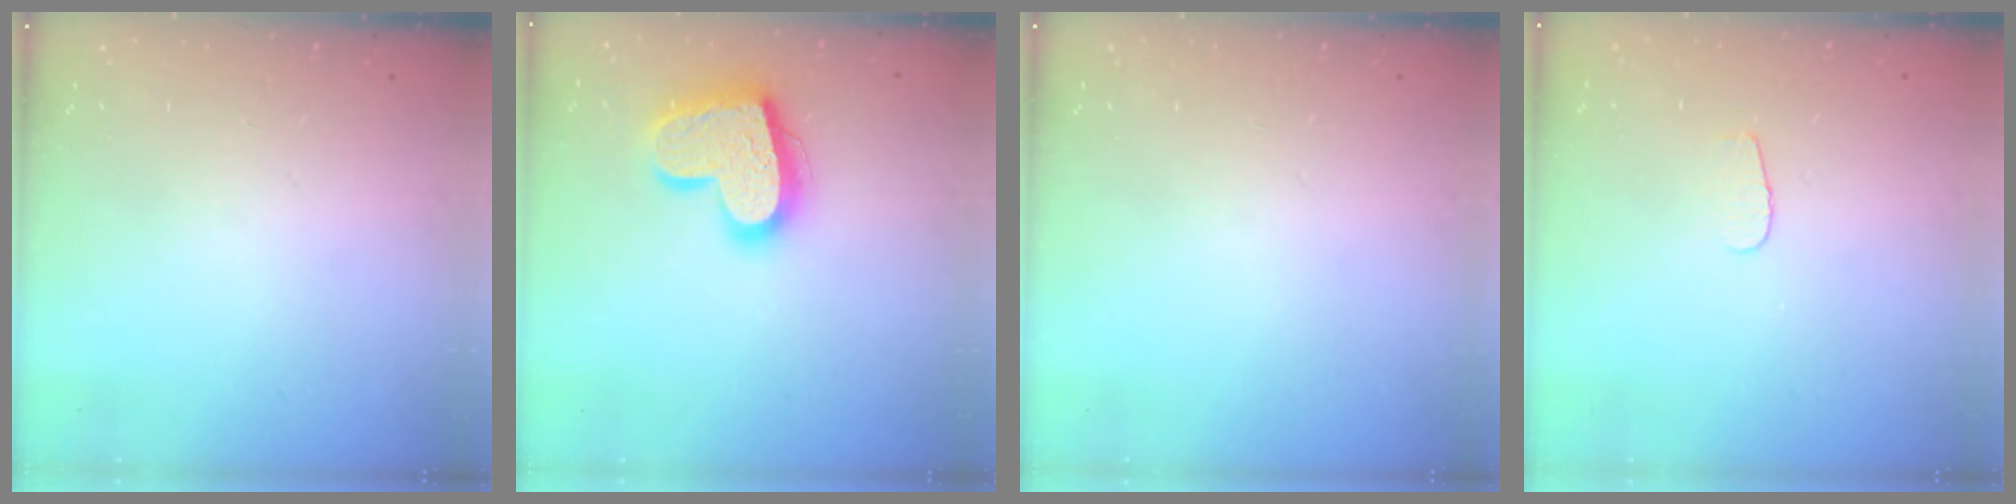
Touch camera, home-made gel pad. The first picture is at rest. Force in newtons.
{"total": 20.2, "press": 20.2, "slide": 1.5}
{"total": 0.0}
{"total": 3.1, "press": 3.1, "slide": 0.3}